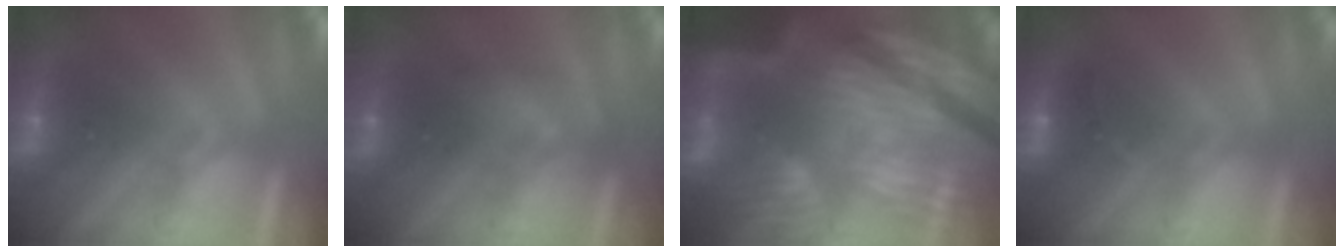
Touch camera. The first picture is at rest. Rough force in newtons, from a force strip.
{"total": 2.4}
{"total": 8.1}
{"total": 2.6}